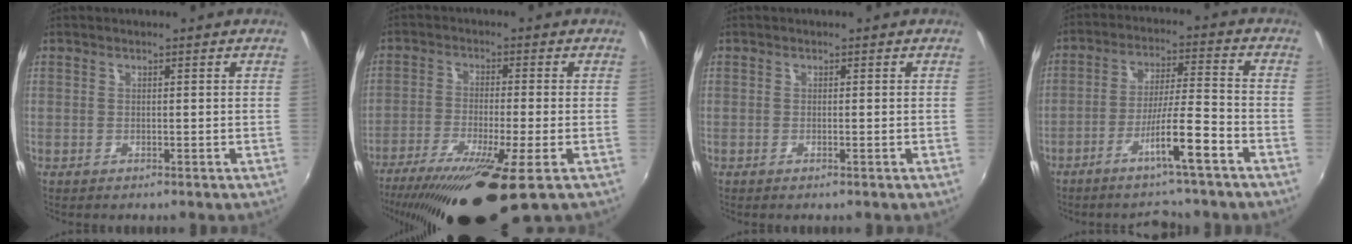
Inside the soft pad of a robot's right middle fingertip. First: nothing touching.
{"total": 16.3, "force": [-10.2, 1.8, 12.7], "torque": [-0.247, -0.060, -0.169]}
{"total": 0.6, "force": [-0.3, -0.2, 0.5], "torque": [-0.006, -0.001, -0.006]}
{"total": 10.1, "force": [-6.9, 0.4, 7.5], "torque": [-0.139, -0.007, -0.117]}